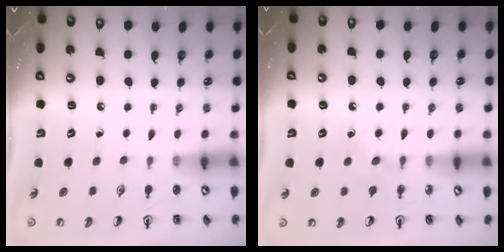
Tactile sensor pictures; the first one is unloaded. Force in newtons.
{"total": 5.0, "press": 4.9, "slide": 0.7}